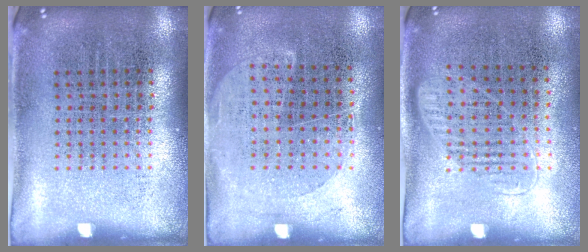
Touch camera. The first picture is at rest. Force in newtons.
{"total": 1.2, "press": 1.0, "slide": 0.7}
{"total": 1.2, "press": 1.0, "slide": 0.7}